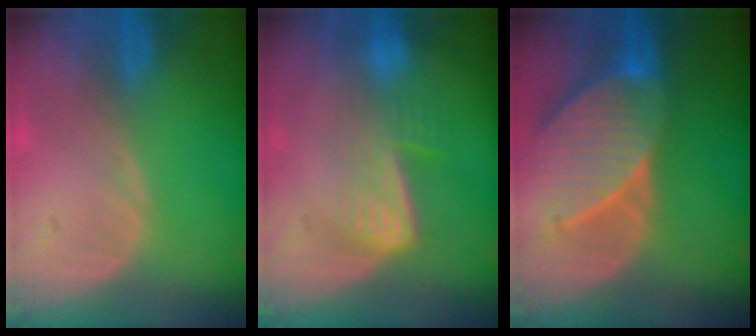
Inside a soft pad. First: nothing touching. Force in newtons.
{"total": 7.2, "press": 6.0, "slide": 4.0}
{"total": 9.5, "press": 8.6, "slide": 3.8}